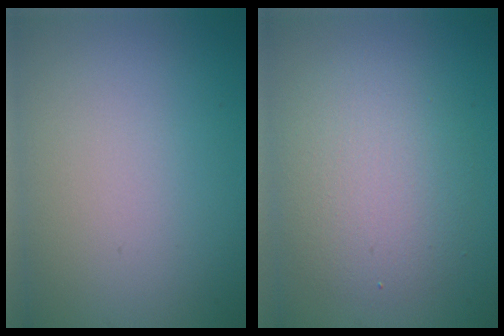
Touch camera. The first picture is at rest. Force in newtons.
{"total": 4.6, "press": 4.6, "slide": 0.1}